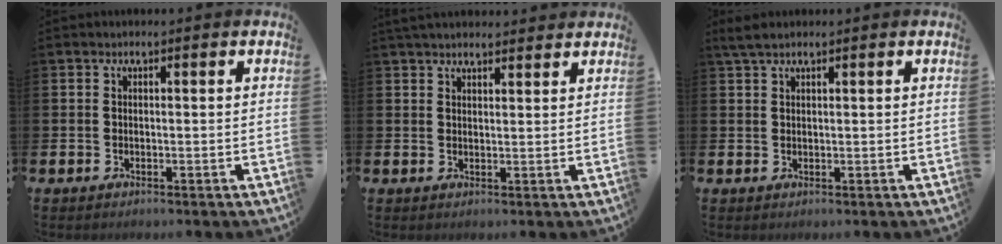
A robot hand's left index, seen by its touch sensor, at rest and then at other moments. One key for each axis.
{"total": 3.0, "fx": 2.9, "fy": 0.5, "fz": 0.5, "tx": -0.017, "ty": -0.007, "tz": 0.053}
{"total": 2.3, "fx": 1.8, "fy": 0.6, "fz": 1.3, "tx": -0.028, "ty": 0.006, "tz": 0.033}